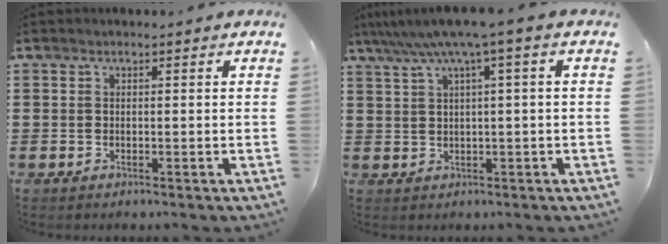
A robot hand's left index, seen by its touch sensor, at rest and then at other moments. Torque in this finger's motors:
{"motor_torque": [1.56, -0.58, 0.86, 0.21]}